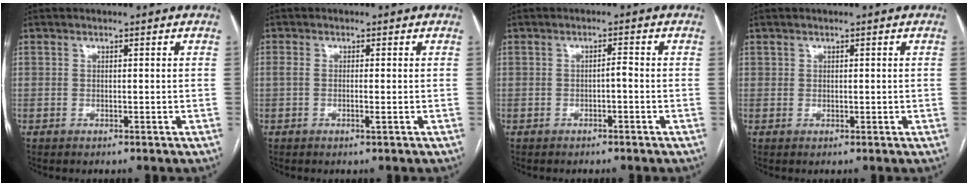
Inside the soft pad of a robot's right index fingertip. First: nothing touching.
{"total": 1.7, "force": [-0.4, 0.3, 1.6], "torque": [-0.034, 0.000, -0.006]}
{"total": 1.3, "force": [-0.5, 0.2, 1.1], "torque": [-0.016, 0.004, -0.009]}
{"total": 0.6, "force": [0.3, 0.6, 0.1], "torque": [0.006, 0.001, 0.002]}